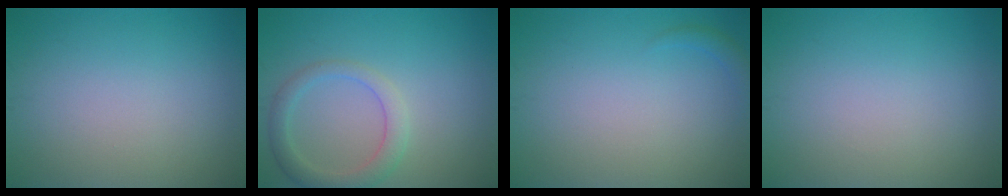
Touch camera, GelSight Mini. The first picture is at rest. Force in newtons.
{"total": 3.0, "press": 2.9, "slide": 0.3}
{"total": 0.9, "press": 0.9, "slide": 0.1}
{"total": 0.0}